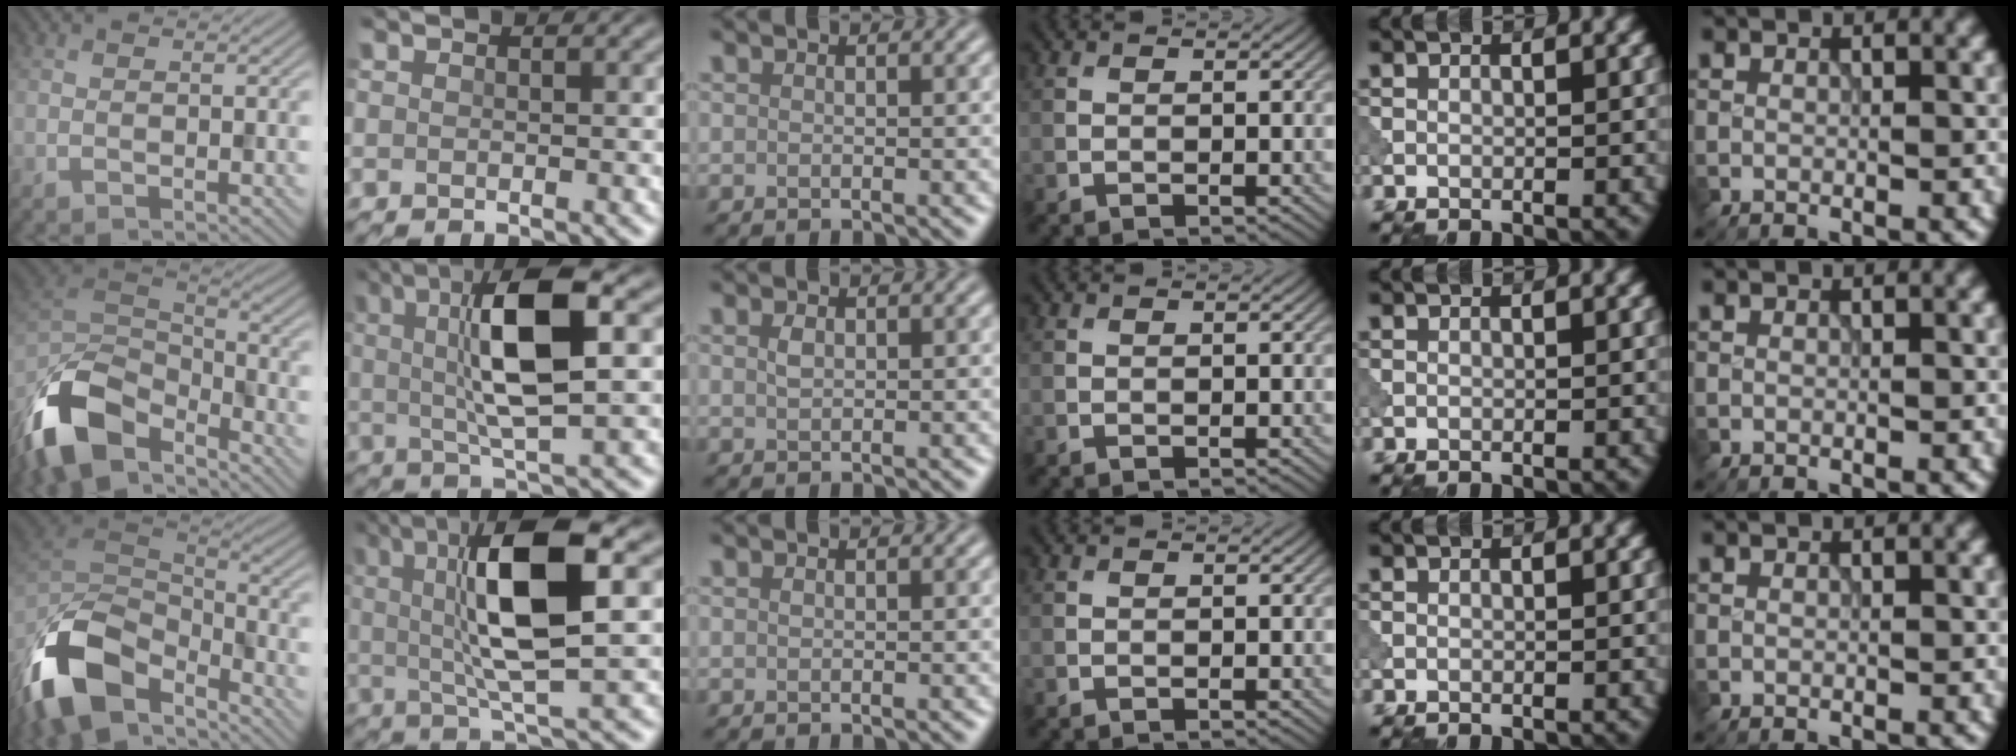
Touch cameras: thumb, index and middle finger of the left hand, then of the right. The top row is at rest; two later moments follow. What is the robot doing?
{"motion": "shake", "object": "bell"}